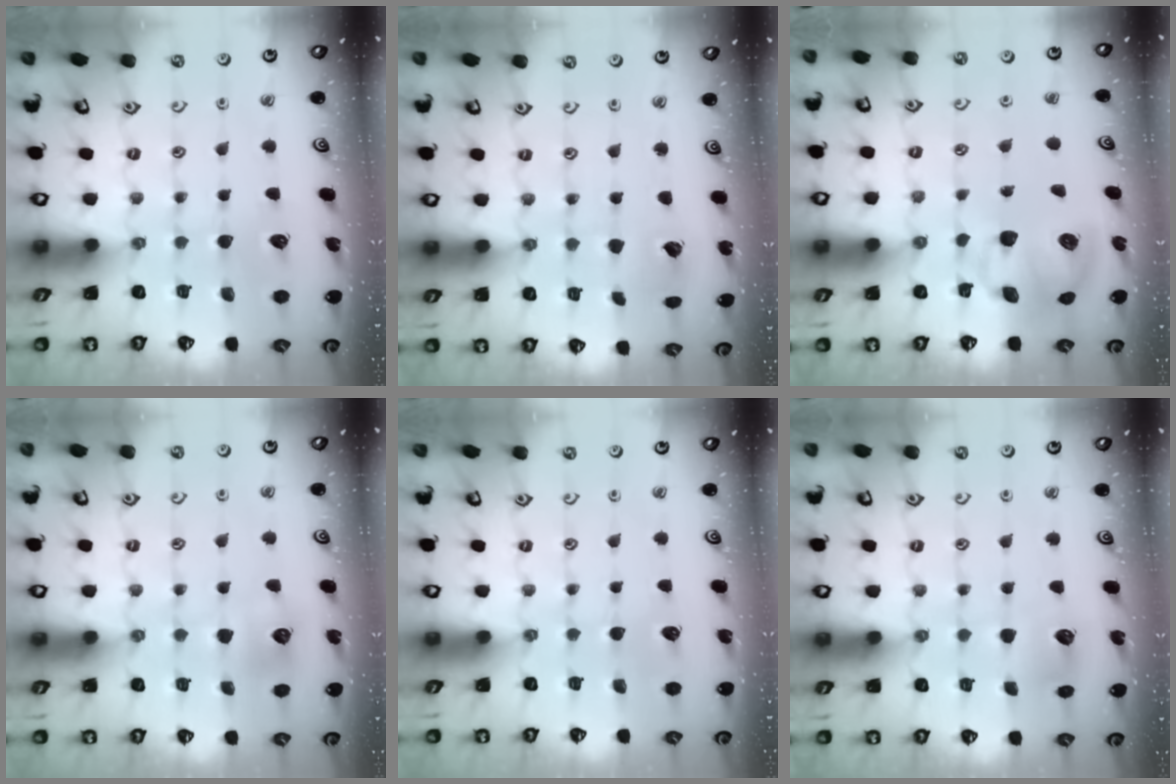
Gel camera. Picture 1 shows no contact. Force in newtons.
{"total": 2.8, "press": 2.8, "slide": 0.2}
{"total": 8.5, "press": 8.4, "slide": 1.2}
{"total": 5.7, "press": 5.6, "slide": 0.8}
{"total": 0.0}
{"total": 6.5, "press": 6.4, "slide": 0.9}